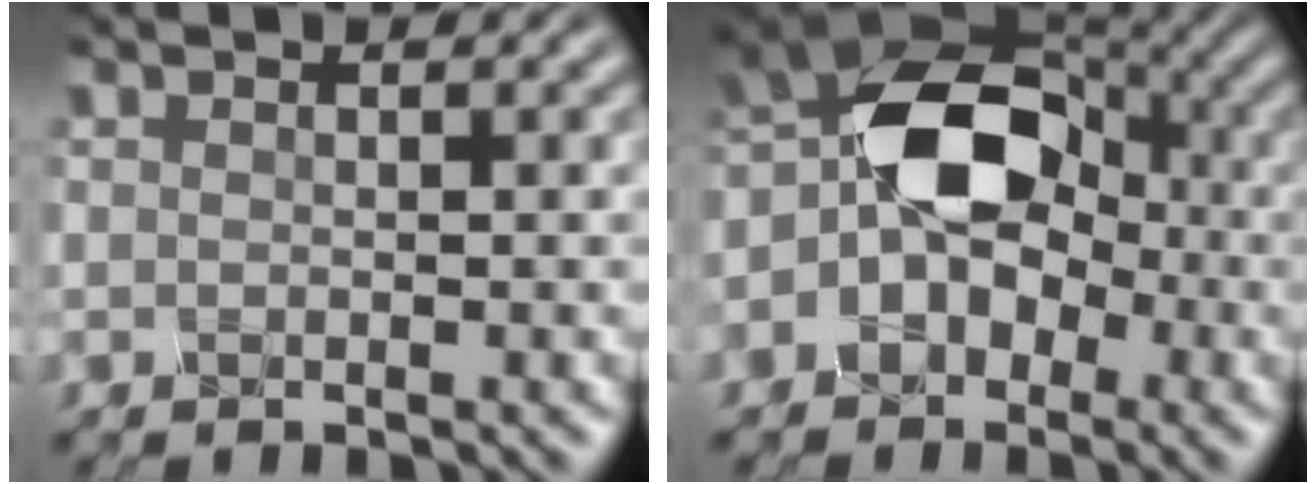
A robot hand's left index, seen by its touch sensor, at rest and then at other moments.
{"total": 9.5, "force": [-1.5, 6.7, 6.6], "torque": [-0.068, 0.018, -0.048]}